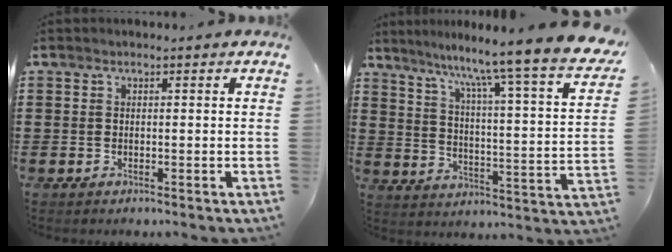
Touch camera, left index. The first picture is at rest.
{"total": 8.6, "force": [7.2, -1.9, 4.3], "torque": [-0.098, -0.074, 0.103]}